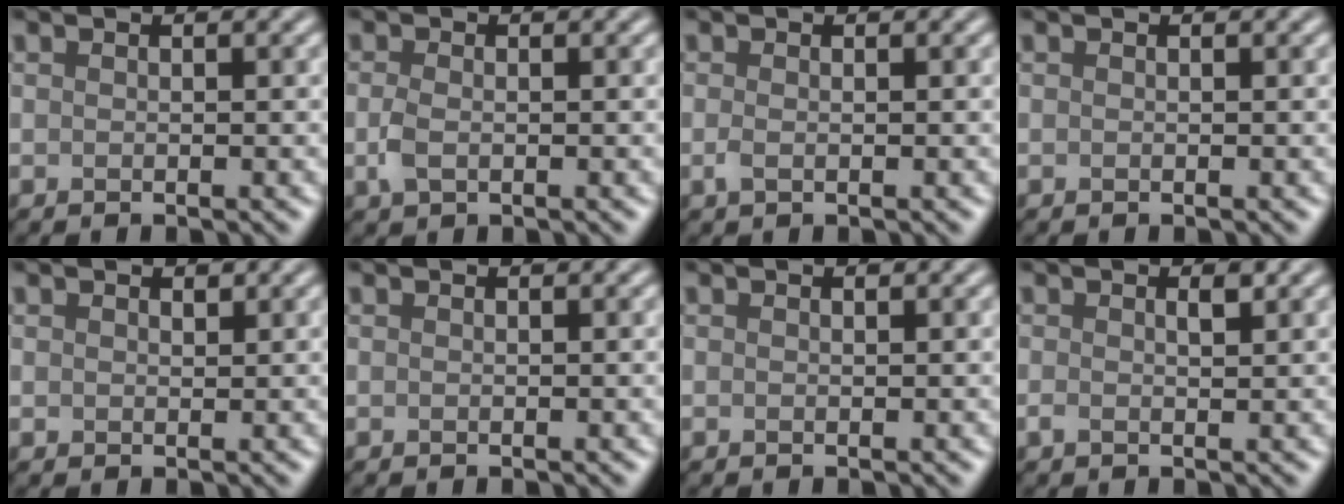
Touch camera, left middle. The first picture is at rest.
{"total": 1.3, "force": [-0.6, 0.8, 0.8], "torque": [-0.027, -0.004, -0.003]}
{"total": 0.6, "force": [-0.4, 0.1, 0.4], "torque": [-0.013, 0.001, -0.001]}
{"total": 0.0}
{"total": 0.6, "force": [0.5, 0.4, 0.1], "torque": [-0.006, -0.001, 0.018]}
{"total": 0.0}
{"total": 0.0}
{"total": 0.8, "force": [0.0, 0.1, 0.8], "torque": [-0.016, 0.001, 0.004]}